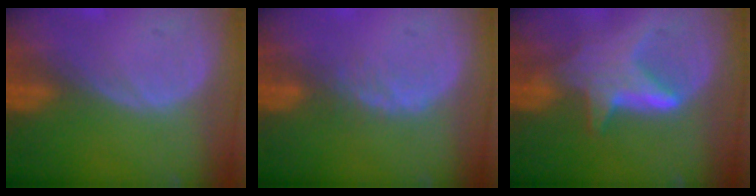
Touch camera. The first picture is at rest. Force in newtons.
{"total": 1.9, "press": 1.8, "slide": 0.5}
{"total": 6.2, "press": 6.1, "slide": 1.3}